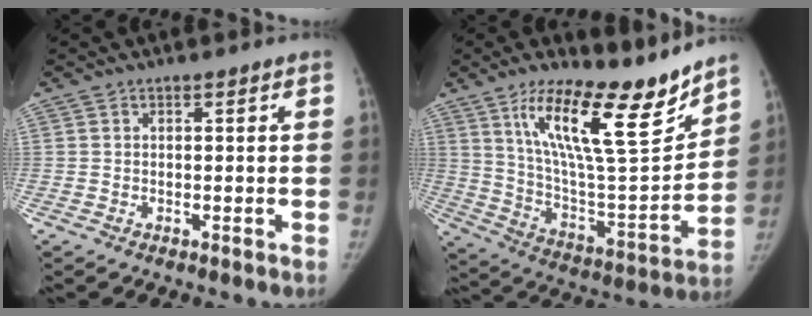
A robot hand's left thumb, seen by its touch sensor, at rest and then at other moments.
{"total": 22.6, "force": [15.2, 5.5, 15.7], "torque": [-0.223, -0.087, 0.268]}